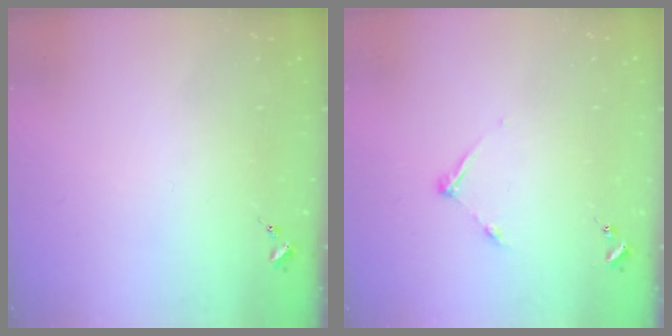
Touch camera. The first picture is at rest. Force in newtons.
{"total": 5.6, "press": 5.6, "slide": 0.6}